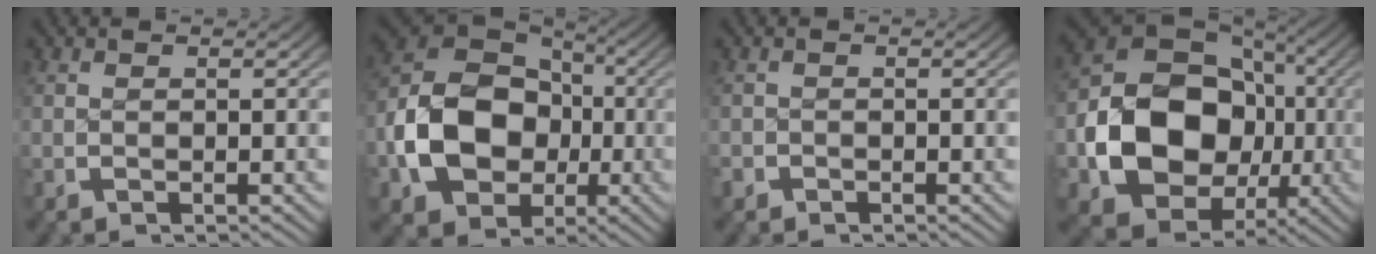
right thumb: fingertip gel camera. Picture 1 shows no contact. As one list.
[{"total": 14.4, "force": [-1.6, 11.0, 9.2], "torque": [-0.220, -0.042, -0.011]}, {"total": 1.2, "force": [-0.8, 0.9, -0.1], "torque": [-0.001, -0.002, -0.018]}, {"total": 17.6, "force": [-2.2, 13.1, 11.7], "torque": [-0.261, -0.071, -0.009]}]